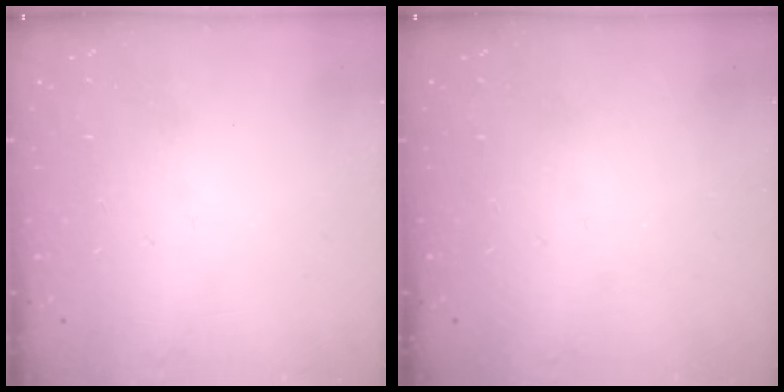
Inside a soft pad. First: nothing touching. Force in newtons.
{"total": 0.0}